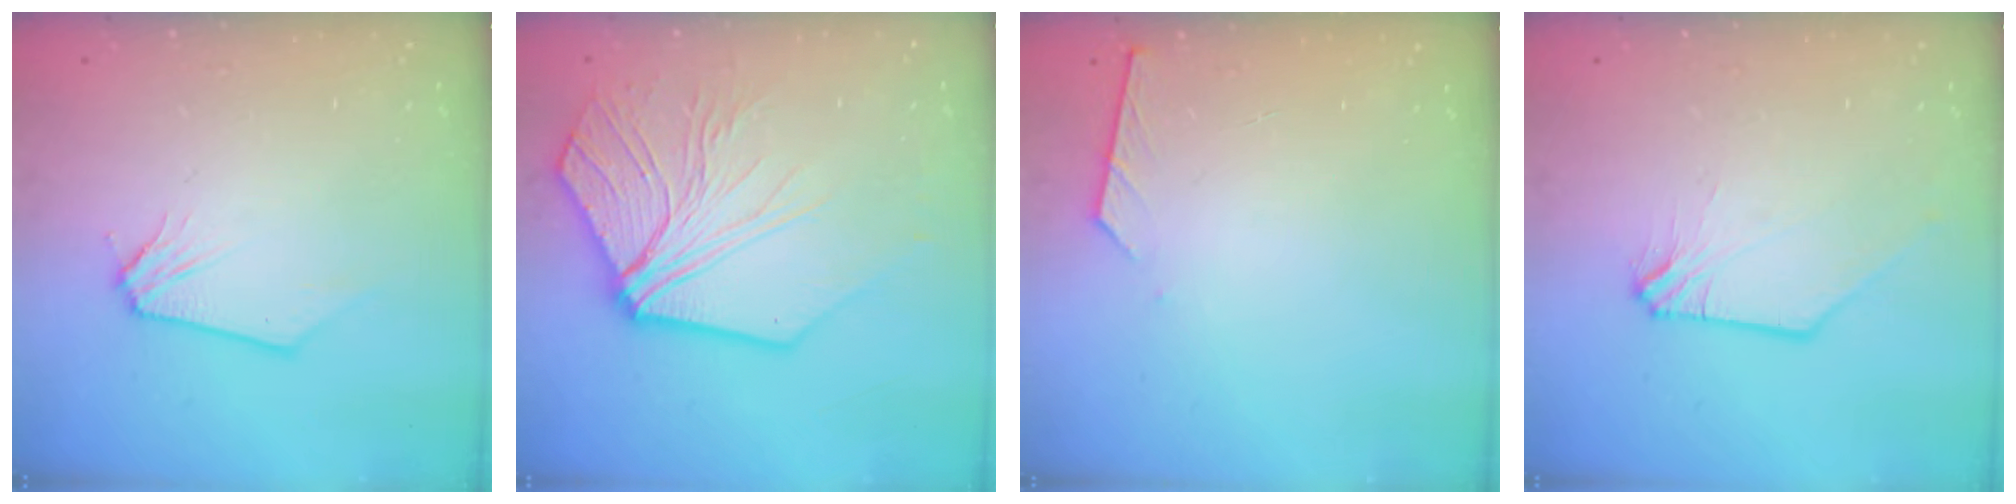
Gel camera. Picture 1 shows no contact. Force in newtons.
{"total": 14.3, "press": 14.1, "slide": 2.0}
{"total": 3.2, "press": 3.1, "slide": 0.3}
{"total": 0.9, "press": 0.9, "slide": 0.1}